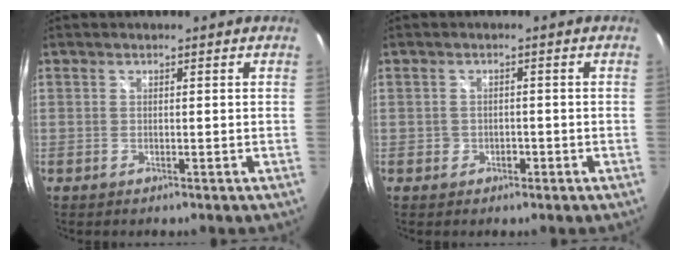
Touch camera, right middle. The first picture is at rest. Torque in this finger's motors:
{"motor_torque": [0.22, -0.29, 0.00, 0.01]}